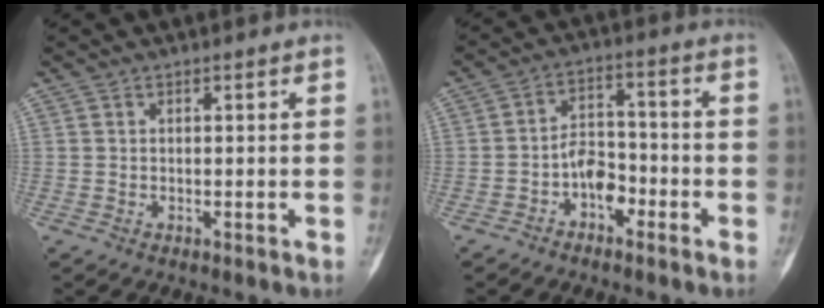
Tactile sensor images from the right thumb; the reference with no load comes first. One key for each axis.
{"total": 6.3, "fx": -3.0, "fy": 3.9, "fz": 3.9, "tx": -0.043, "ty": 0.036, "tz": -0.060}